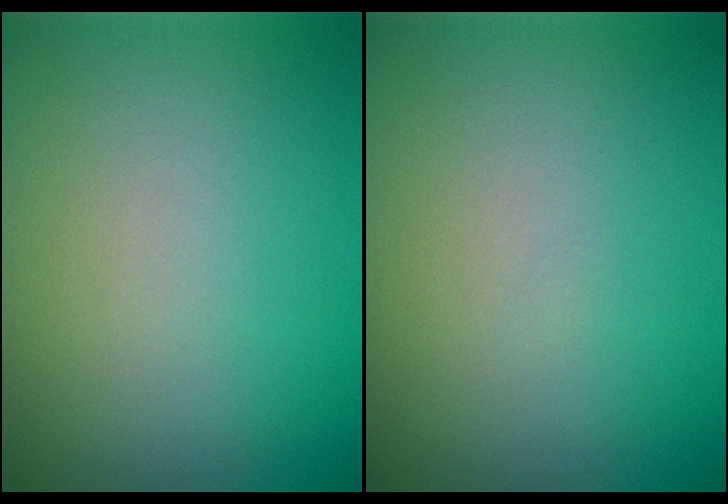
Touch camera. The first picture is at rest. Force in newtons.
{"total": 0.0}